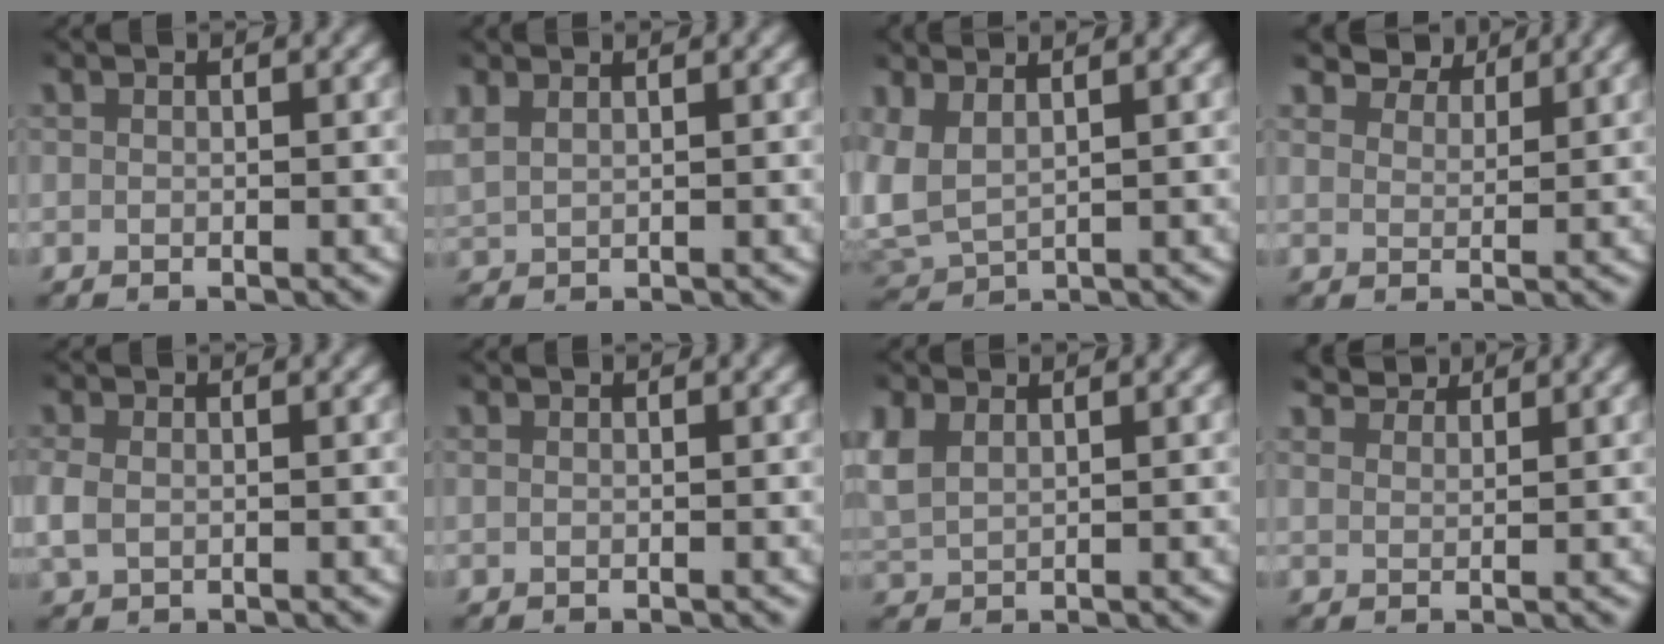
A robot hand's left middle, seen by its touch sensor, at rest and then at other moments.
{"total": 2.4, "force": [1.3, 1.7, 1.2], "torque": [-0.041, 0.002, 0.030]}
{"total": 7.8, "force": [0.9, 6.9, 3.6], "torque": [-0.142, -0.022, 0.023]}
{"total": 5.0, "force": [4.4, 1.8, 1.6], "torque": [-0.024, 0.010, 0.069]}
{"total": 2.2, "force": [0.0, 1.8, 1.4], "torque": [-0.047, -0.003, 0.005]}
{"total": 0.0}
{"total": 4.1, "force": [1.3, 3.2, 2.1], "torque": [-0.077, -0.007, 0.032]}
{"total": 3.3, "force": [3.2, 0.5, 0.7], "torque": [-0.010, 0.004, 0.056]}